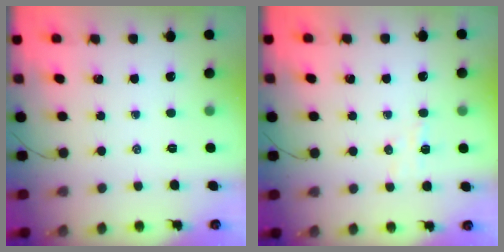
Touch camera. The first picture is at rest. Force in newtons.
{"total": 4.3, "press": 4.2, "slide": 1.0}